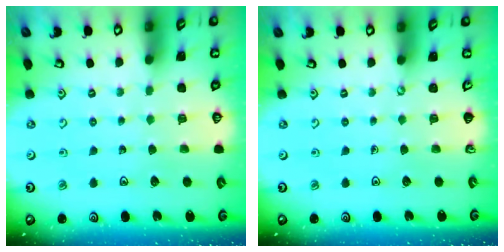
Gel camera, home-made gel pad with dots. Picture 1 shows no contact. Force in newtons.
{"total": 0.0}